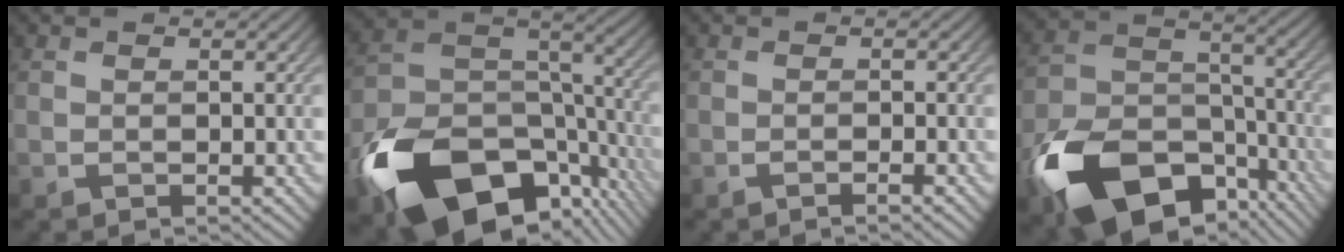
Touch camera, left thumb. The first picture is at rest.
{"total": 18.8, "force": [-10.3, 11.3, 10.9], "torque": [-0.221, -0.053, -0.163]}
{"total": 1.8, "force": [-1.2, 0.1, 1.4], "torque": [-0.018, 0.006, -0.029]}
{"total": 16.7, "force": [-9.9, 9.7, 9.3], "torque": [-0.195, -0.045, -0.175]}